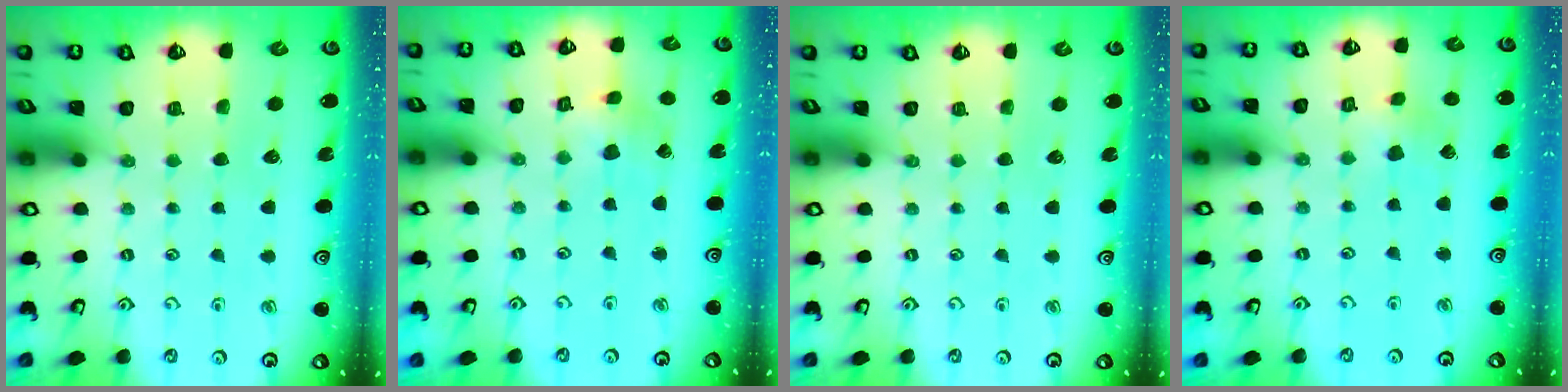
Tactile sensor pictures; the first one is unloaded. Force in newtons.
{"total": 2.6, "press": 2.6, "slide": 0.1}
{"total": 0.0}
{"total": 2.7, "press": 2.7, "slide": 0.3}